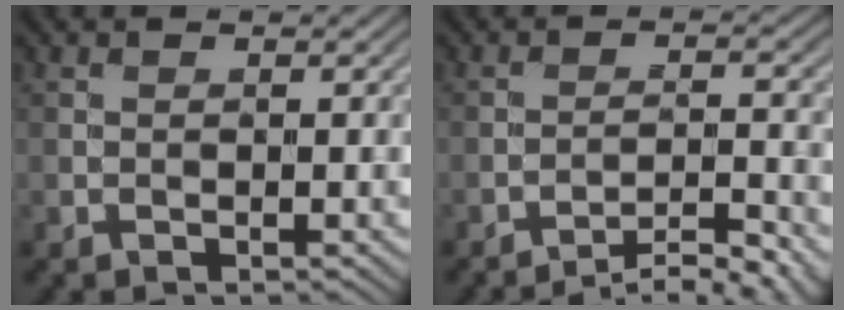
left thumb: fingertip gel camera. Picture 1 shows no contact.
{"total": 6.6, "force": [-5.6, 1.1, 3.5], "torque": [-0.057, 0.008, -0.078]}